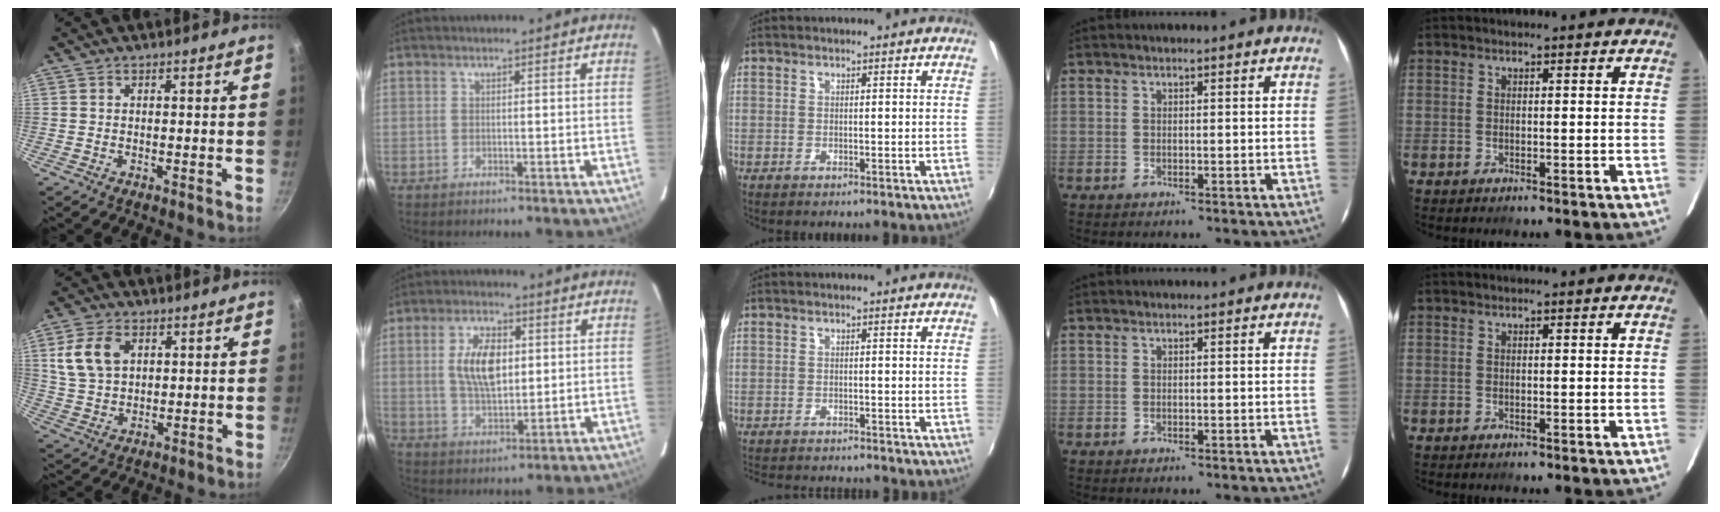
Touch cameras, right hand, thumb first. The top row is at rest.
{"thumb": {"total": 9.3, "force": [3.1, 6.3, 6.1], "torque": [-0.104, -0.005, 0.062]}, "index": {"total": 9.4, "force": [1.6, 4.8, 8.0], "torque": [-0.151, 0.008, 0.033]}, "middle": {"total": 5.8, "force": [-5.4, 1.1, 1.7], "torque": [-0.047, -0.017, -0.086]}}